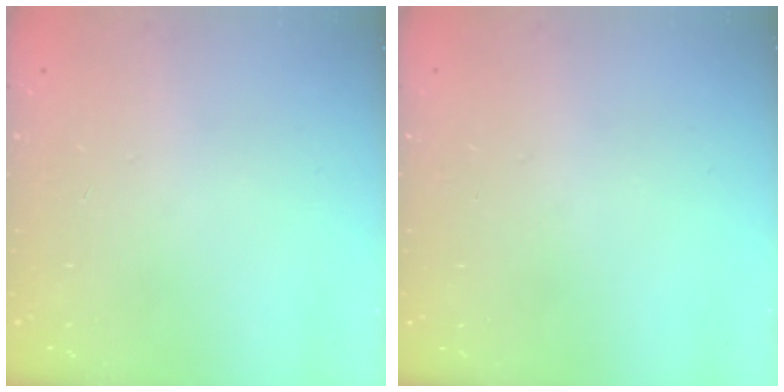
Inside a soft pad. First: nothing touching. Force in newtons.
{"total": 0.0}